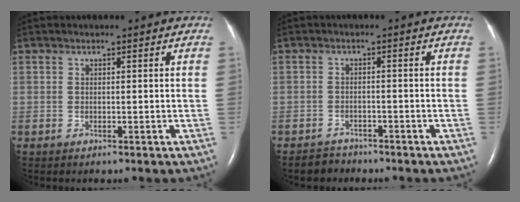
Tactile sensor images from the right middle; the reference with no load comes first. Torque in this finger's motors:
{"motor_torque": [-0.02, 0.05, -0.03, -0.01]}